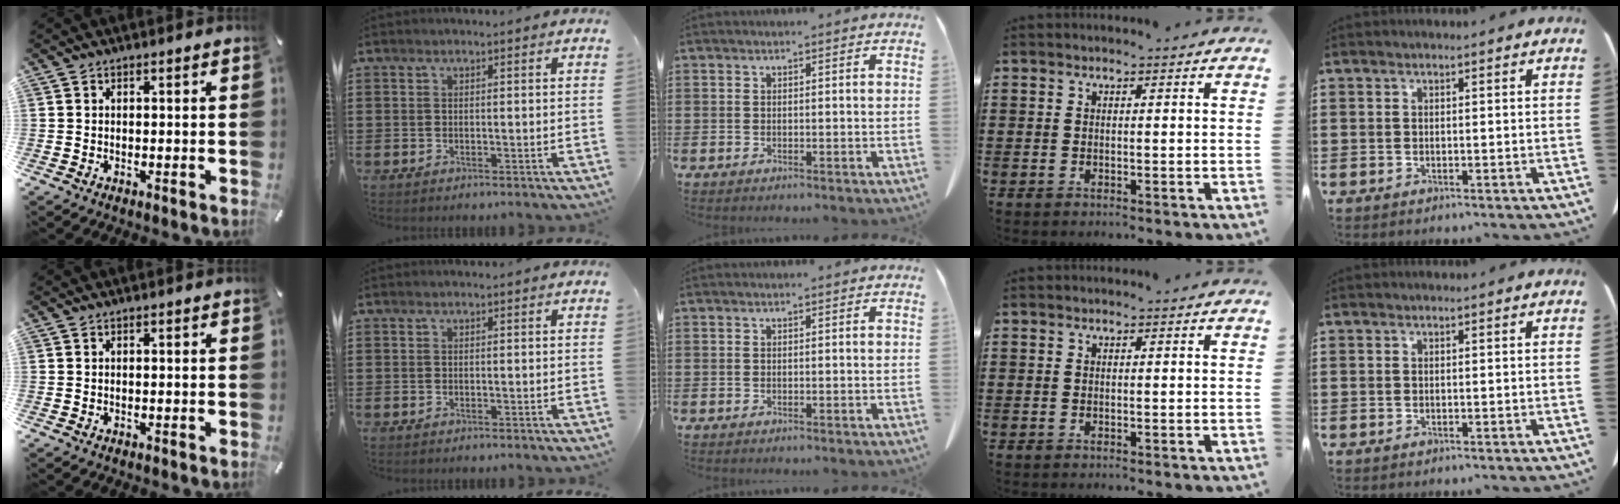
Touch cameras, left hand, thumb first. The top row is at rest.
{}